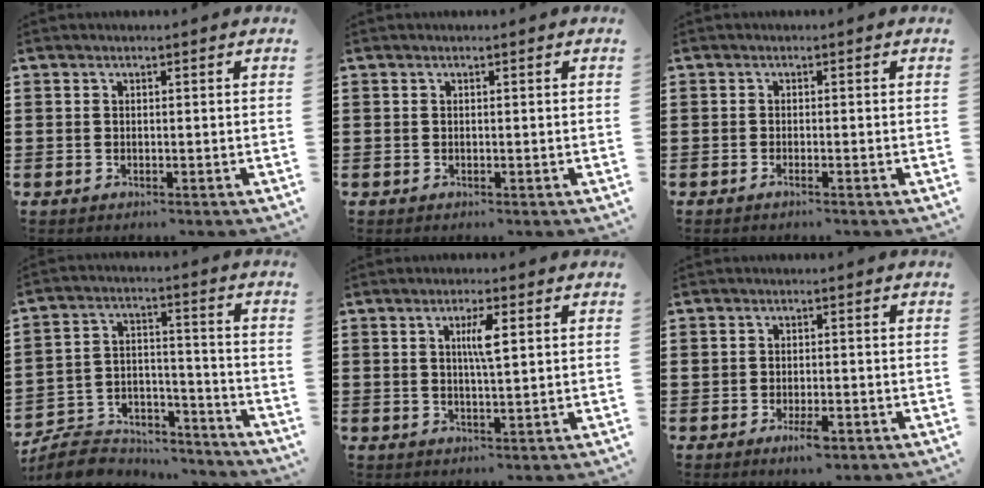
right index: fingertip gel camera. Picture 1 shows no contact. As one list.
[{"total": 0.0}, {"total": 0.8, "force": [-0.6, -0.2, 0.5], "torque": [-0.009, -0.003, -0.012]}, {"total": 8.6, "force": [-7.9, 2.7, 2.0], "torque": [-0.047, 0.021, -0.156]}, {"total": 3.8, "force": [1.1, 0.5, 3.6], "torque": [-0.073, 0.005, 0.014]}, {"total": 3.1, "force": [-1.6, 1.2, 2.4], "torque": [-0.046, -0.001, -0.029]}]